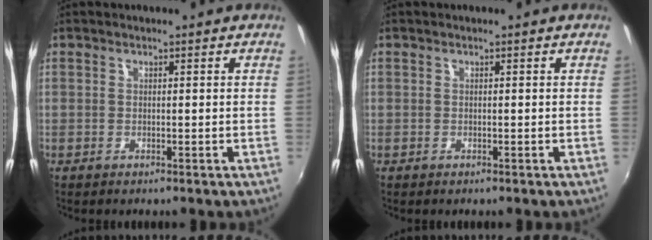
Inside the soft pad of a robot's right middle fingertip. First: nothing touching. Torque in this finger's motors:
{"motor_torque": [0.66, -0.46, 0.08, -0.02]}